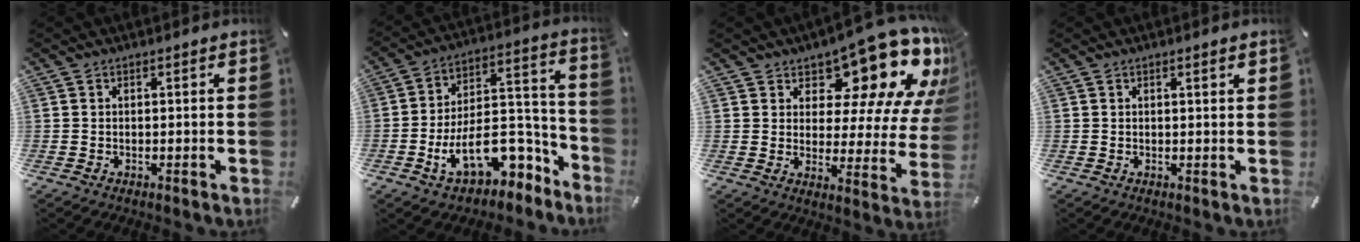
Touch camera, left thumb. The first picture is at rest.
{"total": 16.2, "force": [-6.2, 10.3, 10.9], "torque": [-0.159, 0.010, -0.093]}
{"total": 17.3, "force": [12.4, 7.9, 9.2], "torque": [-0.113, -0.112, 0.205]}
{"total": 1.3, "force": [0.5, 0.0, 1.2], "torque": [-0.024, 0.000, 0.008]}